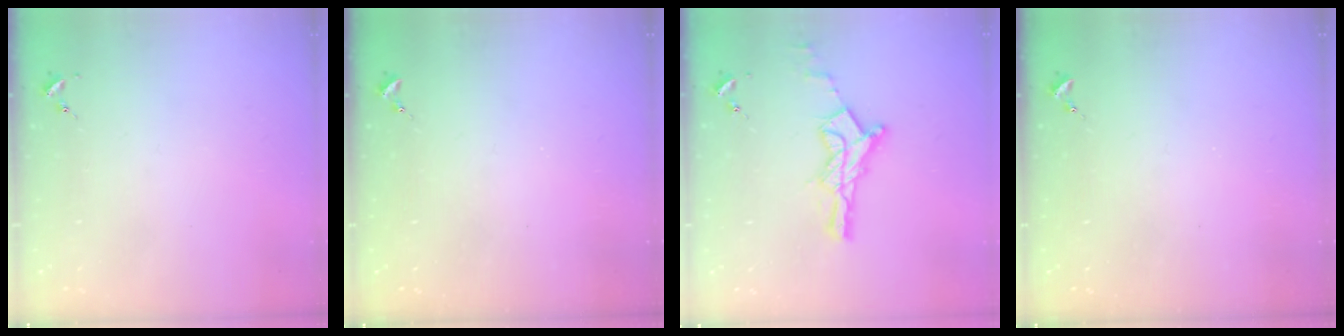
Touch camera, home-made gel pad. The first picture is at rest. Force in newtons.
{"total": 0.0}
{"total": 14.2, "press": 14.1, "slide": 1.0}
{"total": 0.0}